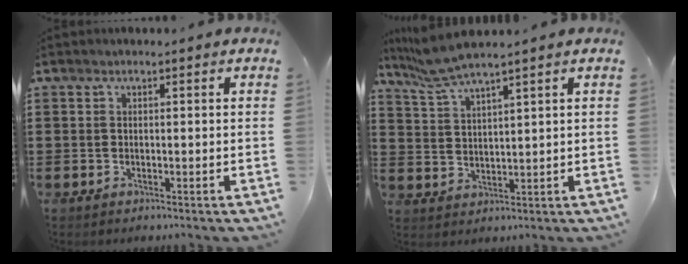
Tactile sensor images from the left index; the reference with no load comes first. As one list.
[{"total": 5.4, "force": [4.6, 0.2, 2.9], "torque": [-0.070, -0.011, 0.084]}]